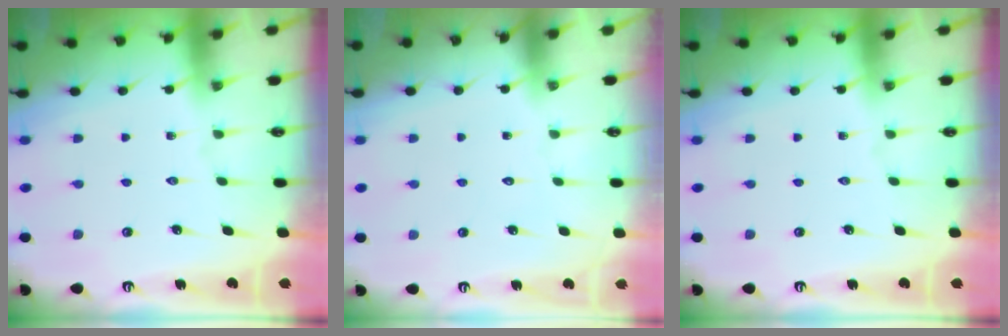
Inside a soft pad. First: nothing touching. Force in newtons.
{"total": 1.5, "press": 1.5, "slide": 0.0}
{"total": 0.0}